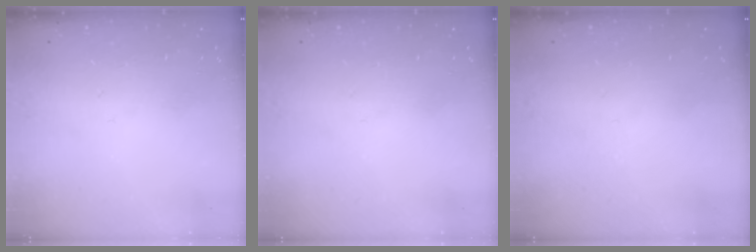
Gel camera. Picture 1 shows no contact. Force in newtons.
{"total": 0.0}
{"total": 0.0}